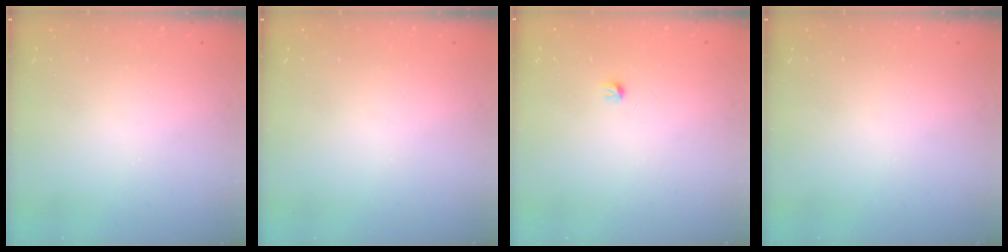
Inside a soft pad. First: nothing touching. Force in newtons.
{"total": 0.0}
{"total": 3.2, "press": 3.1, "slide": 0.5}
{"total": 0.0}